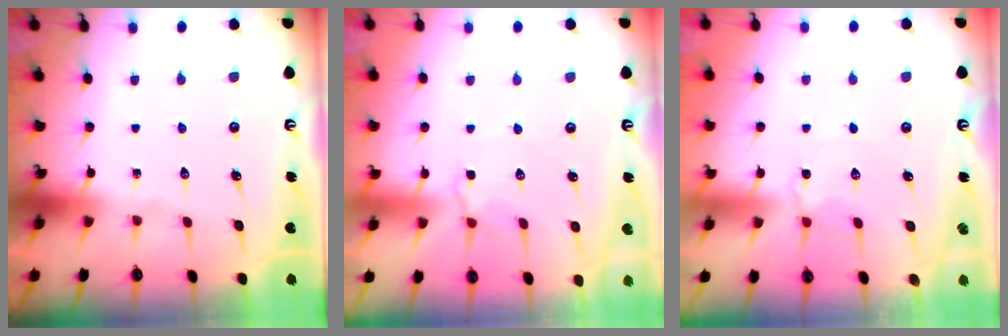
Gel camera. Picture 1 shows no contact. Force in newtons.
{"total": 2.6, "press": 2.5, "slide": 0.7}
{"total": 2.6, "press": 2.5, "slide": 0.5}